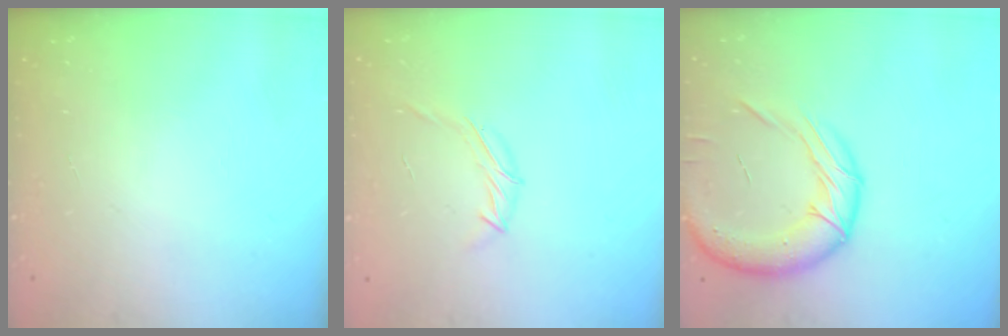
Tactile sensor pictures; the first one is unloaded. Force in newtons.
{"total": 6.4, "press": 6.3, "slide": 1.4}
{"total": 18.1, "press": 17.9, "slide": 2.6}